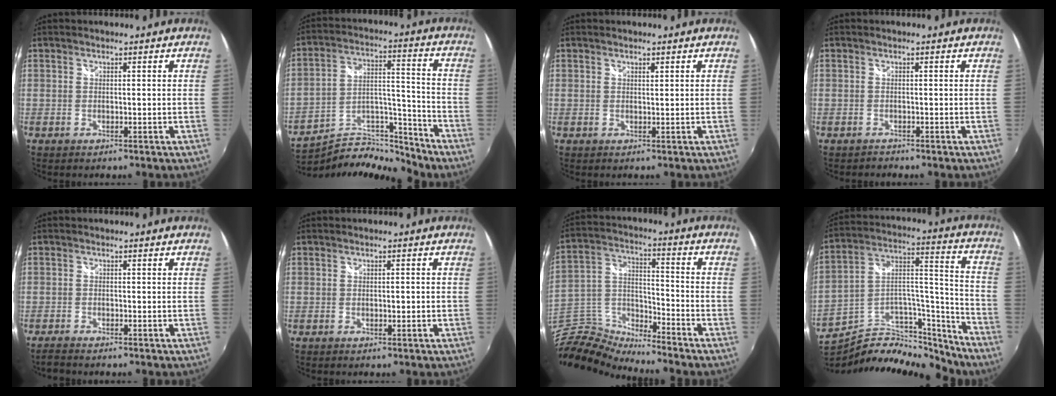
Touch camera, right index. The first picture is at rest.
{"total": 10.6, "force": [-10.3, 1.6, 1.9], "torque": [-0.022, 0.032, -0.186]}
{"total": 0.7, "force": [0.5, 0.1, 0.4], "torque": [-0.005, 0.001, 0.009]}
{"total": 1.0, "force": [-0.9, 0.2, -0.4], "torque": [0.005, -0.003, -0.015]}
{"total": 2.2, "force": [-2.1, 0.2, 0.6], "torque": [-0.018, -0.014, -0.040]}
{"total": 1.3, "force": [-0.3, 0.5, 1.1], "torque": [-0.018, 0.004, -0.004]}
{"total": 10.5, "force": [-9.8, 2.5, 2.6], "torque": [-0.076, 0.015, -0.210]}
{"total": 19.1, "force": [-16.9, 6.2, 6.5], "torque": [-0.104, 0.044, -0.283]}